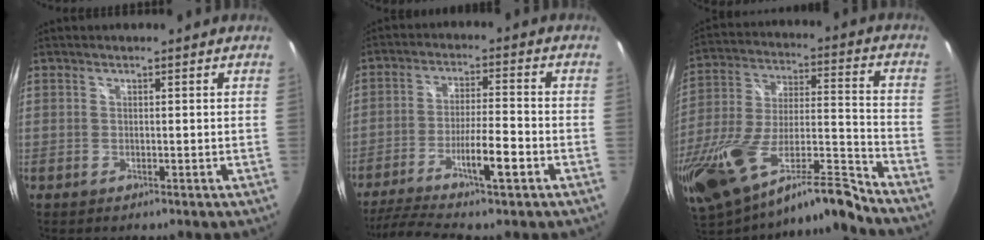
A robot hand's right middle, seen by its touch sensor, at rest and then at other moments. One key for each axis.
{"total": 12.9, "fx": -8.1, "fy": 1.0, "fz": 10.0, "tx": -0.200, "ty": -0.018, "tz": -0.137}
{"total": 22.7, "fx": -17.2, "fy": 3.9, "fz": 14.3, "tx": -0.273, "ty": -0.049, "tz": -0.291}